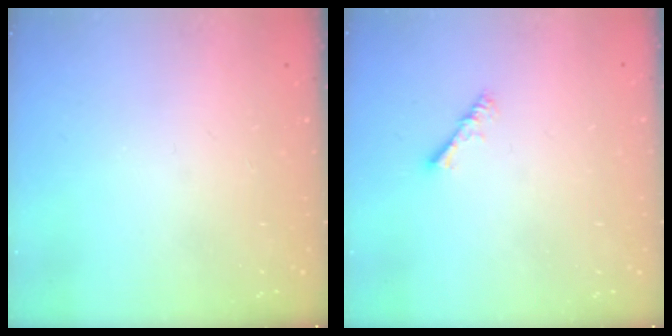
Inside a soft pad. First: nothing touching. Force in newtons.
{"total": 2.8, "press": 2.8, "slide": 0.5}